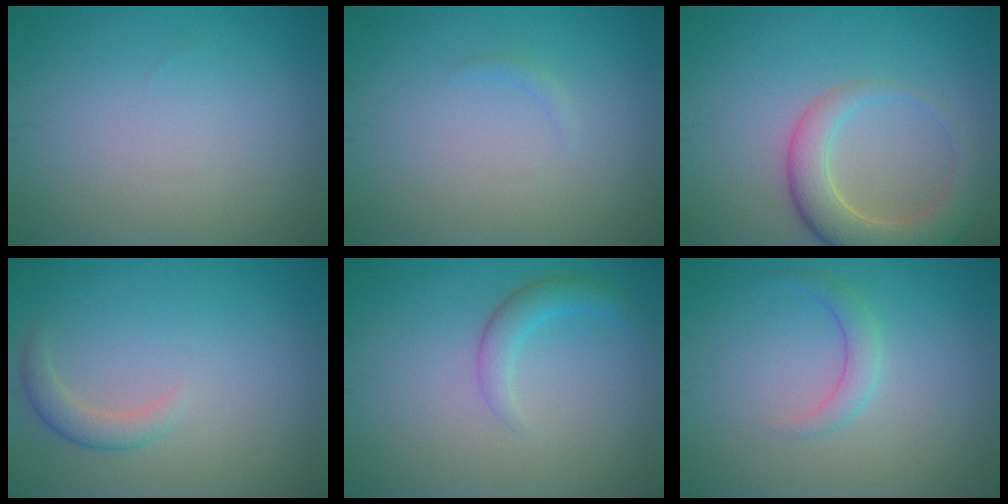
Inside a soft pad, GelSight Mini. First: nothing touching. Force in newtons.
{"total": 0.5, "press": 0.5, "slide": 0.1}
{"total": 5.4, "press": 5.3, "slide": 0.8}
{"total": 1.8, "press": 1.7, "slide": 0.2}
{"total": 2.2, "press": 2.2, "slide": 0.0}
{"total": 1.7, "press": 1.7, "slide": 0.1}